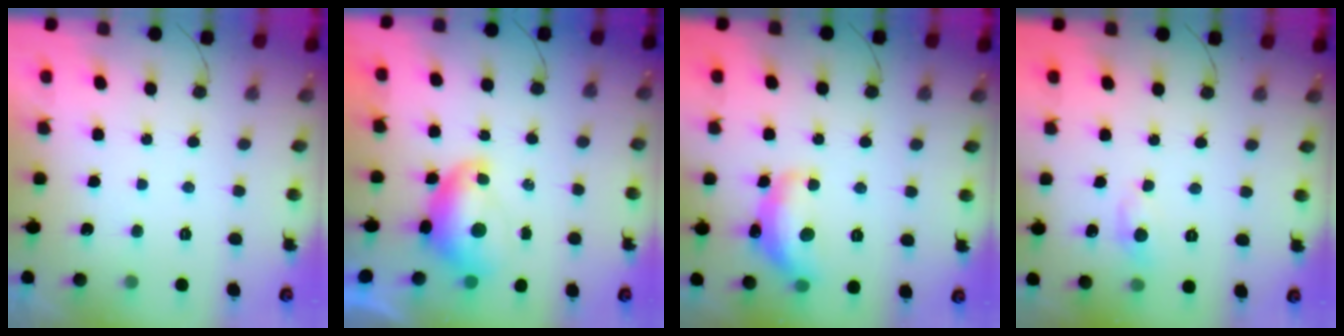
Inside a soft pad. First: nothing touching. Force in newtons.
{"total": 8.5, "press": 8.4, "slide": 1.0}
{"total": 14.2, "press": 14.1, "slide": 1.0}
{"total": 4.8, "press": 4.8, "slide": 0.6}